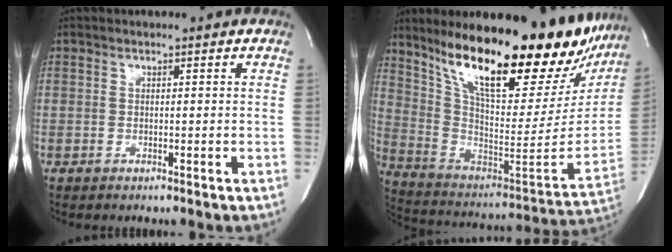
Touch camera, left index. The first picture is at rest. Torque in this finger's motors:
{"motor_torque": [0.23, -0.33, 1.05, 0.21]}